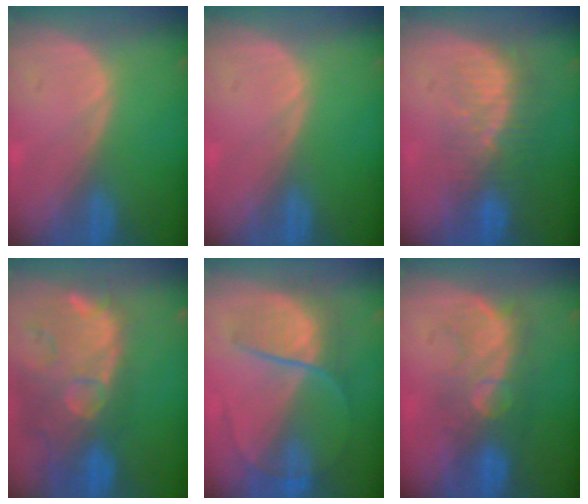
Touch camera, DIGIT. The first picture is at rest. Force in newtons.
{"total": 0.0}
{"total": 8.2, "press": 7.2, "slide": 3.8}
{"total": 14.6, "press": 11.8, "slide": 8.6}
{"total": 6.9, "press": 6.6, "slide": 2.0}
{"total": 7.8, "press": 7.7, "slide": 1.2}